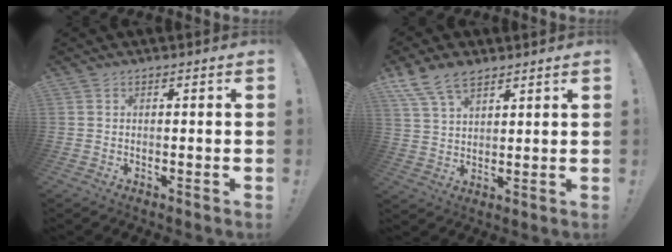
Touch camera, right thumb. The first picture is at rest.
{"total": 9.6, "force": [6.8, 5.0, 4.6], "torque": [-0.094, -0.026, 0.134]}